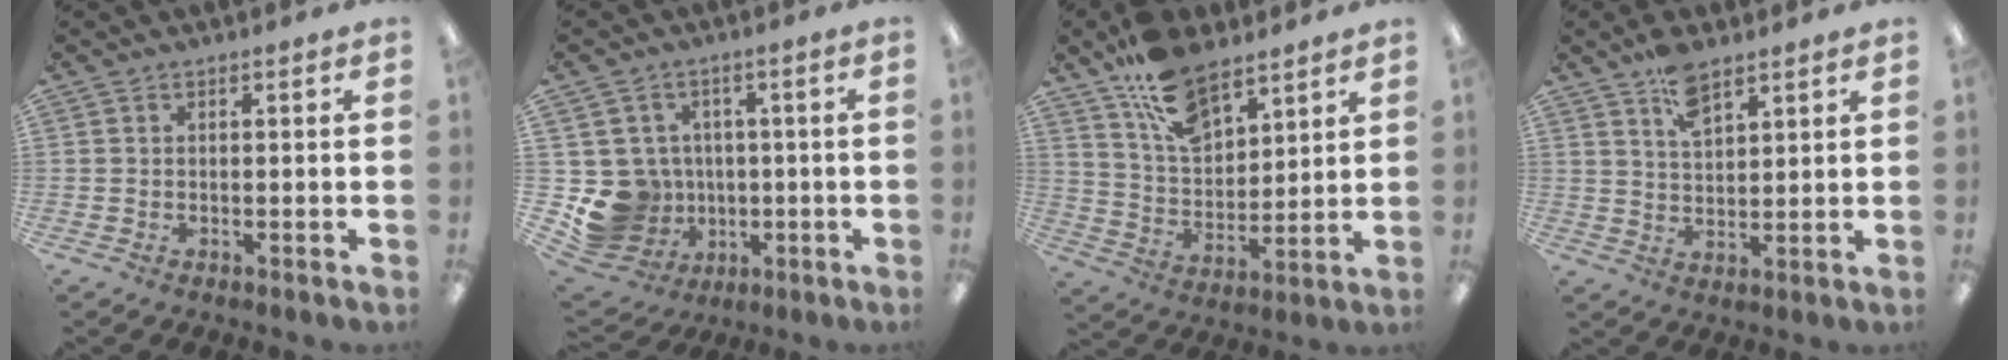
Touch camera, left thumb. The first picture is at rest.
{"total": 11.3, "force": [-1.8, 10.8, 2.6], "torque": [-0.088, 0.007, -0.017]}
{"total": 14.3, "force": [10.0, 7.1, 7.4], "torque": [-0.131, -0.050, 0.185]}
{"total": 7.4, "force": [5.3, 3.1, 4.2], "torque": [-0.072, -0.024, 0.094]}